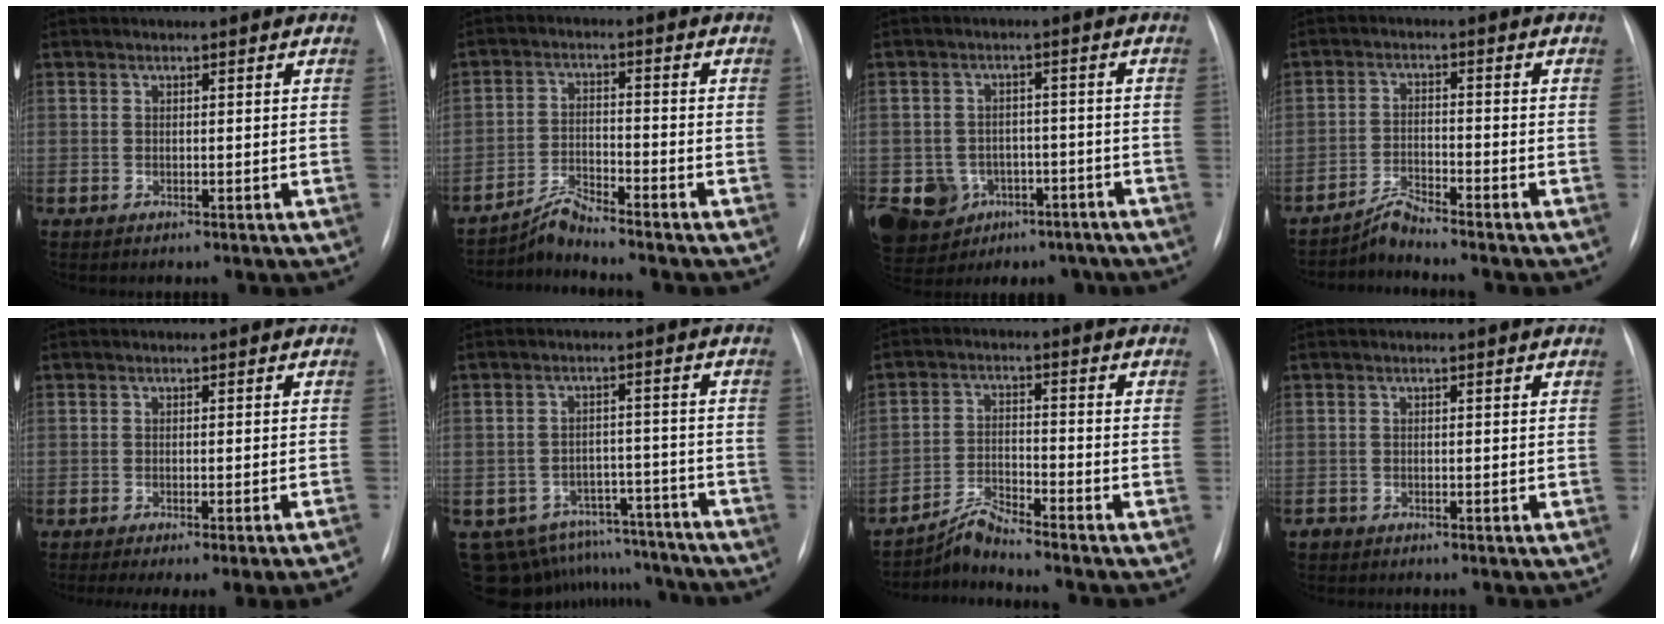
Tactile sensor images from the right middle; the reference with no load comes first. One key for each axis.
{"total": 4.2, "fx": -4.1, "fy": -1.0, "fz": 0.2, "tx": -0.019, "ty": -0.020, "tz": -0.079}
{"total": 15.1, "fx": -7.1, "fy": 12.3, "fz": 5.1, "tx": -0.128, "ty": 0.021, "tz": -0.089}
{"total": 3.4, "fx": -3.3, "fy": -0.8, "fz": 0.1, "tx": -0.009, "ty": -0.021, "tz": -0.064}
{"total": 9.8, "fx": -8.1, "fy": -0.9, "fz": 5.5, "tx": -0.050, "ty": -0.020, "tz": -0.108}
{"total": 13.5, "fx": -12.3, "fy": 5.3, "fz": 1.3, "tx": -0.016, "ty": 0.042, "tz": -0.157}
{"total": 4.6, "fx": -4.4, "fy": -1.1, "fz": 0.3, "tx": -0.021, "ty": -0.018, "tz": -0.084}
{"total": 0.9, "fx": -0.7, "fy": 0.4, "fz": -0.1, "tx": -0.005, "ty": 0.000, "tz": -0.015}